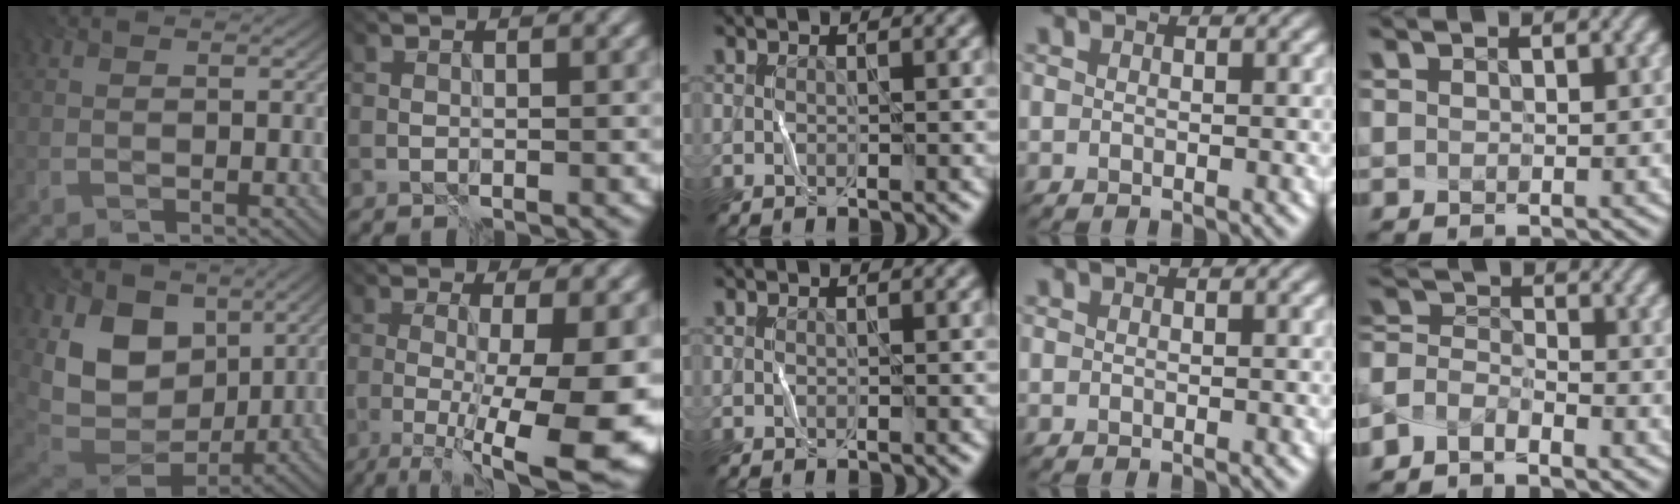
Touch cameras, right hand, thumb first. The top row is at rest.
{"thumb": {"total": 12.7, "force": [2.9, 9.4, 8.1], "torque": [-0.187, 0.000, 0.058]}, "index": {"total": 11.7, "force": [-2.6, 2.5, 11.2], "torque": [-0.138, -0.015, -0.032]}, "little": {"total": 3.8, "force": [-3.8, -0.1, -0.4], "torque": [0.000, -0.010, -0.071]}}